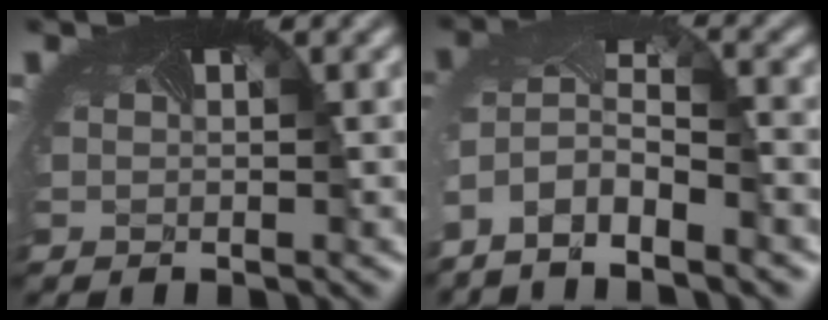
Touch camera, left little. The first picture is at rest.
{"total": 6.8, "force": [-4.8, 2.1, 4.3], "torque": [-0.103, -0.016, -0.084]}